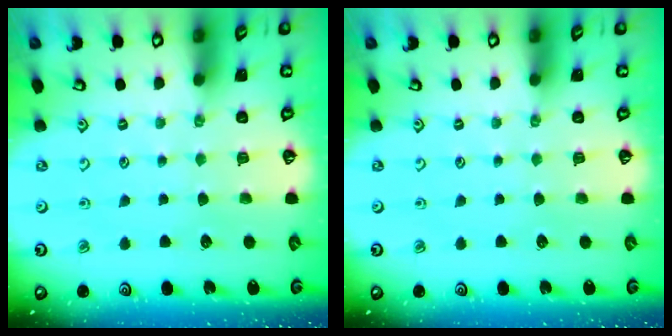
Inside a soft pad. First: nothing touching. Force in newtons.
{"total": 0.0}